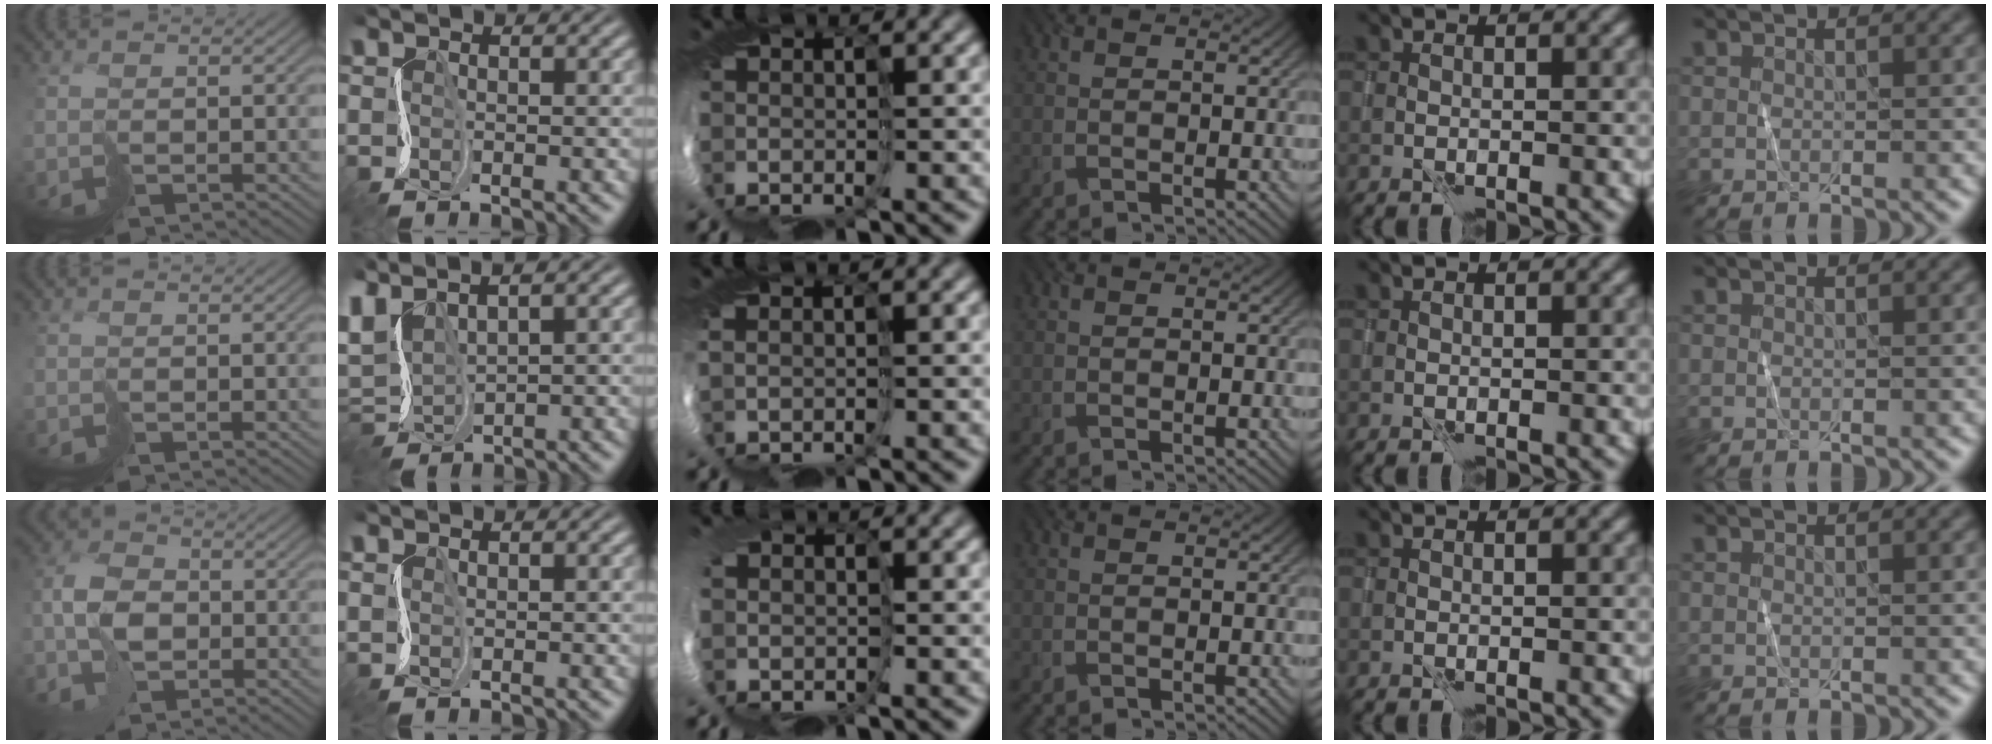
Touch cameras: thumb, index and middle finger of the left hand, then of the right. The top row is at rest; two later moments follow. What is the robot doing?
{"motion": "cut", "object": "tissue"}